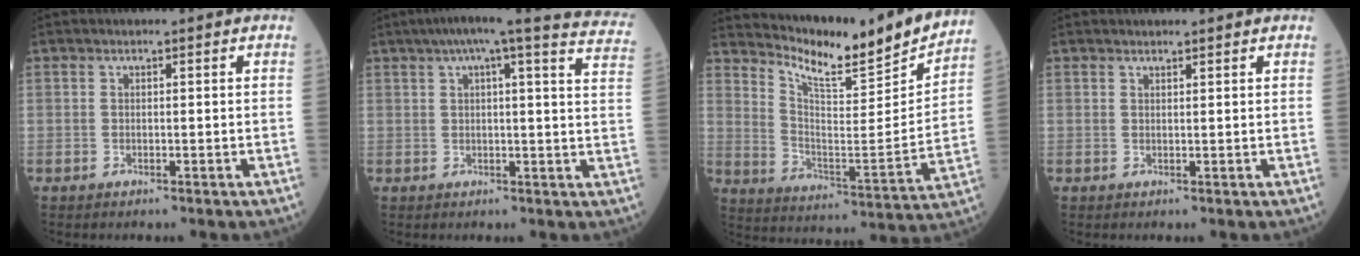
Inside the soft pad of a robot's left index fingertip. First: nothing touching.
{"total": 19.2, "force": [16.3, 0.9, 10.1], "torque": [-0.137, -0.011, 0.180]}
{"total": 16.7, "force": [16.0, 0.2, 4.7], "torque": [-0.097, -0.063, 0.240]}
{"total": 2.2, "force": [2.1, 0.1, 0.6], "torque": [-0.009, 0.016, 0.029]}